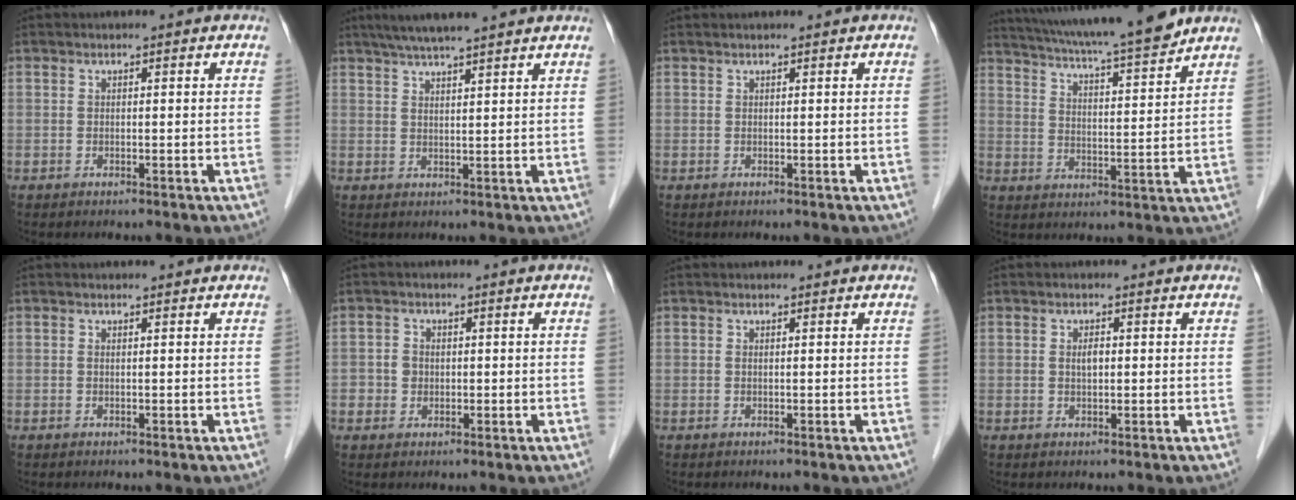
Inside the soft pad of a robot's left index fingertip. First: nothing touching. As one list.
[{"total": 8.9, "force": [7.4, -0.8, 4.9], "torque": [-0.076, 0.024, 0.104]}, {"total": 1.0, "force": [0.9, 0.0, 0.4], "torque": [-0.006, 0.017, 0.018]}, {"total": 16.5, "force": [14.5, 0.2, 7.7], "torque": [-0.134, 0.006, 0.219]}, {"total": 0.5, "force": [0.5, 0.1, 0.2], "torque": [-0.011, 0.004, 0.004]}, {"total": 2.4, "force": [-0.1, 2.3, 0.6], "torque": [-0.008, 0.005, 0.000]}, {"total": 0.0}, {"total": 1.4, "force": [0.2, 0.6, 1.2], "torque": [-0.024, 0.001, 0.004]}]